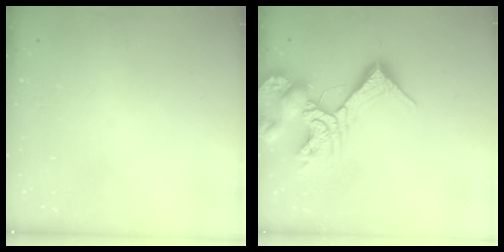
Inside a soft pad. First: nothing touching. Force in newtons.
{"total": 15.0, "press": 14.9, "slide": 1.8}